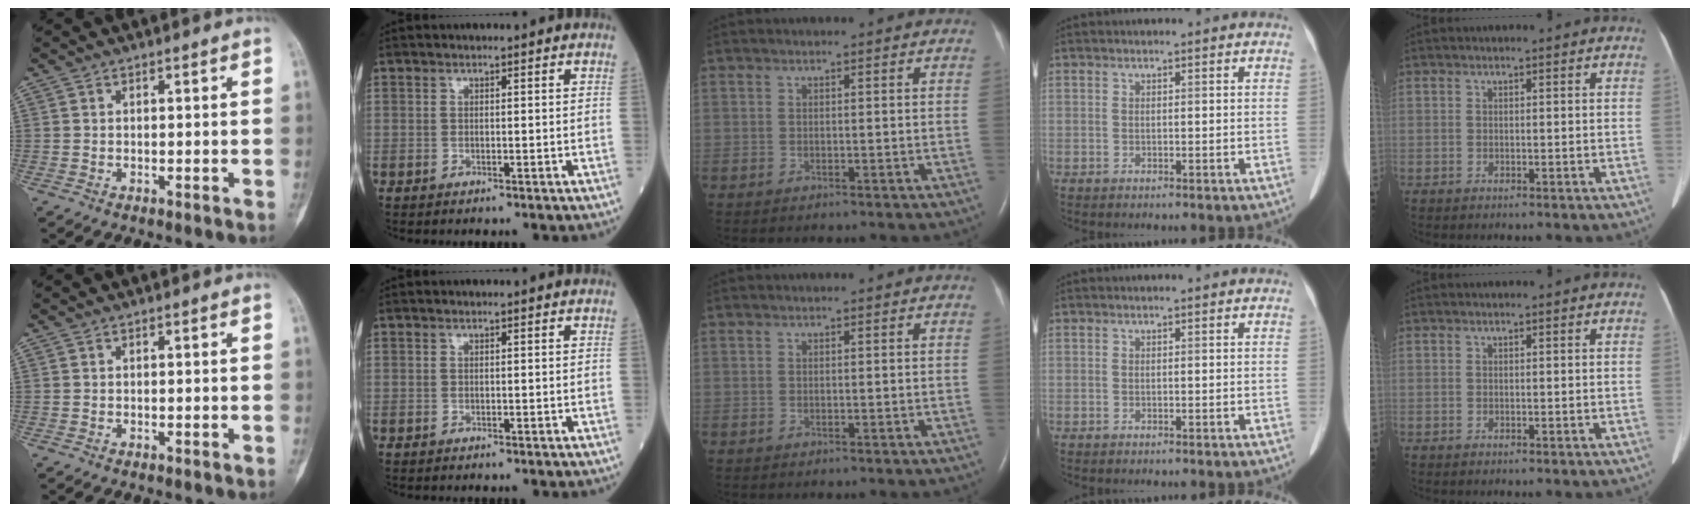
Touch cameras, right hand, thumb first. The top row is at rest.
{}